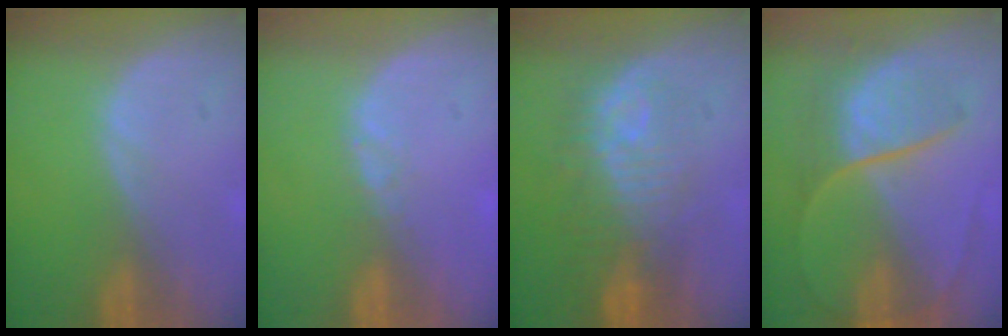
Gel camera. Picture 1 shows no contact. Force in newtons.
{"total": 0.9, "press": 0.8, "slide": 0.5}
{"total": 9.1, "press": 8.9, "slide": 2.0}
{"total": 8.2, "press": 7.3, "slide": 3.7}